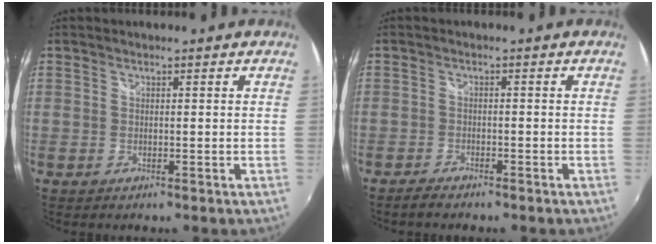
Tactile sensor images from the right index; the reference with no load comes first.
{"total": 2.7, "force": [-2.5, 0.6, 0.9], "torque": [-0.032, -0.005, -0.045]}